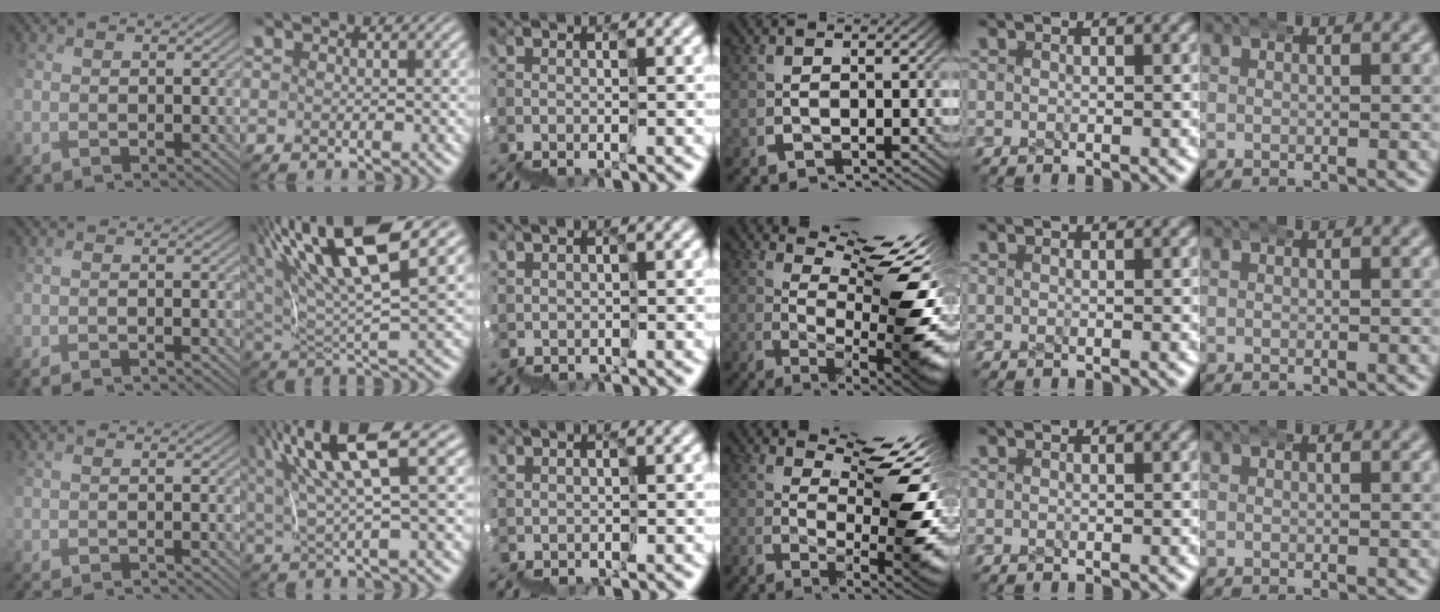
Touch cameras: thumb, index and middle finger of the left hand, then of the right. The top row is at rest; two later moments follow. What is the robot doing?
{"motion": "wrap", "object": "ethernet cable"}